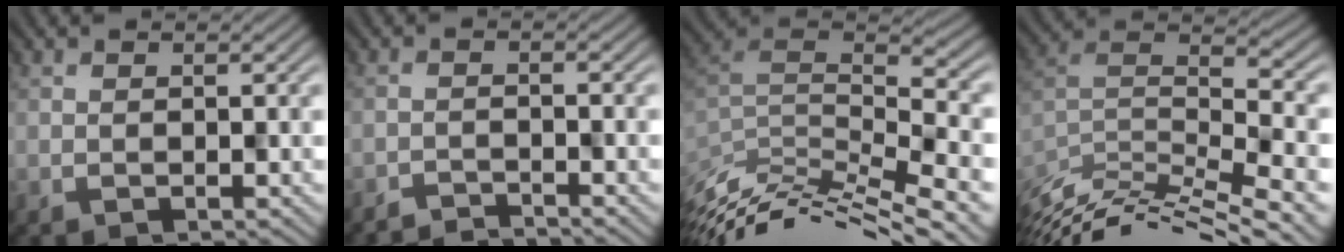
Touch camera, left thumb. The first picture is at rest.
{"total": 3.3, "force": [-3.2, 0.1, 0.3], "torque": [-0.001, 0.002, -0.059]}
{"total": 11.8, "force": [-6.2, 3.8, 9.3], "torque": [-0.166, 0.012, -0.081]}
{"total": 12.4, "force": [-7.9, 3.4, 8.9], "torque": [-0.176, 0.007, -0.120]}